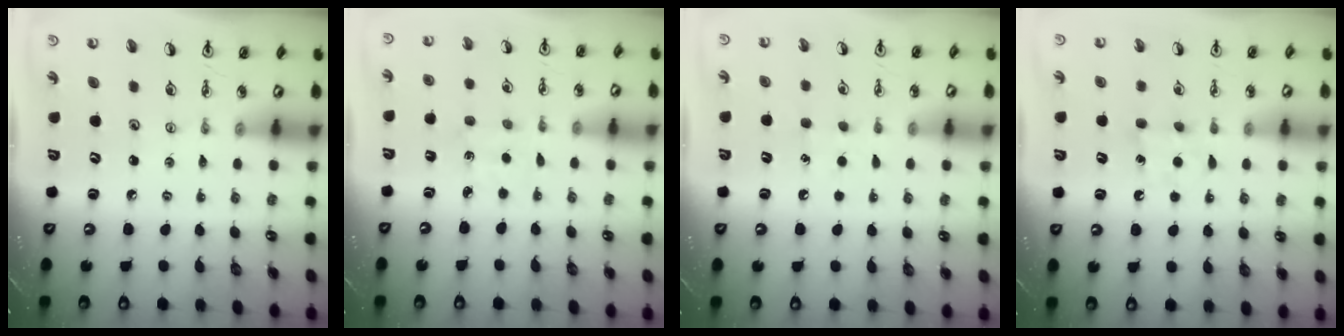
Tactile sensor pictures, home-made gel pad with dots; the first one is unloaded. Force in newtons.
{"total": 1.6, "press": 1.6, "slide": 0.3}
{"total": 5.3, "press": 5.3, "slide": 0.7}
{"total": 7.6, "press": 7.5, "slide": 0.8}